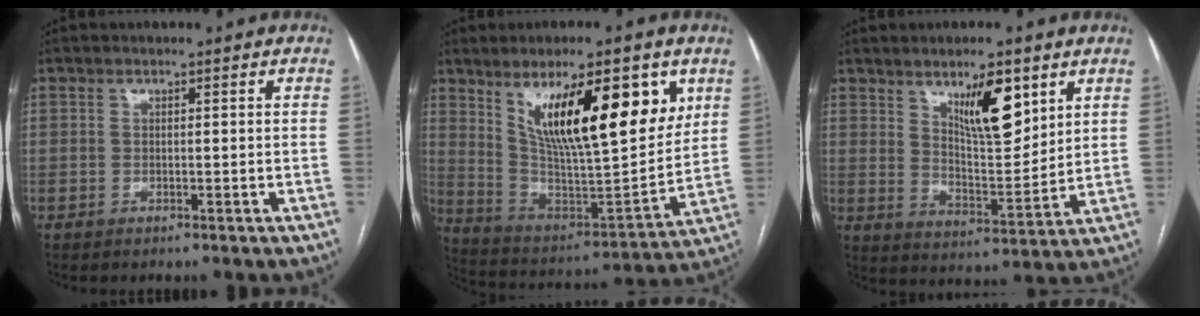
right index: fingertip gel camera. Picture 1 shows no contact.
{"total": 20.3, "force": [9.4, 4.4, 17.5], "torque": [-0.275, -0.004, 0.166]}
{"total": 9.9, "force": [5.4, 2.8, 7.8], "torque": [-0.133, -0.007, 0.098]}